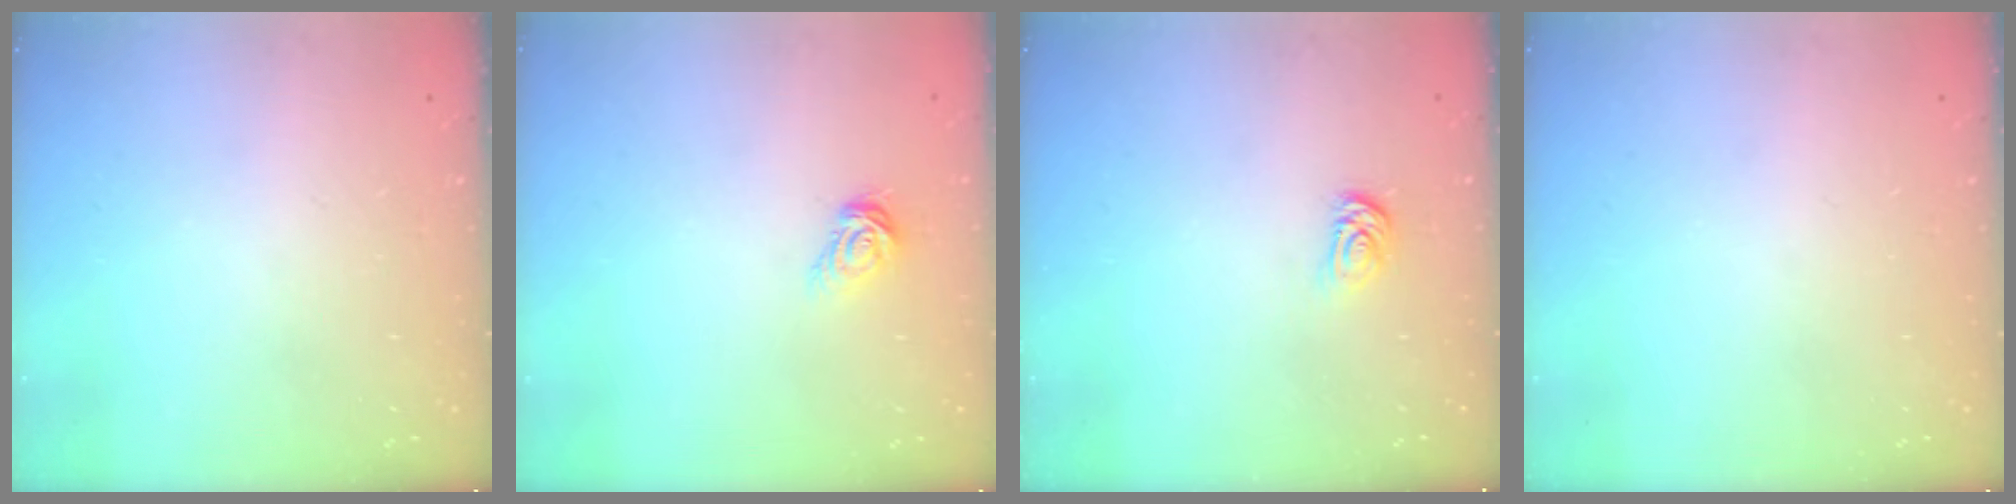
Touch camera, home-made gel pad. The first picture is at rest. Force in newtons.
{"total": 6.7, "press": 6.7, "slide": 0.5}
{"total": 3.2, "press": 3.2, "slide": 0.5}
{"total": 0.0}